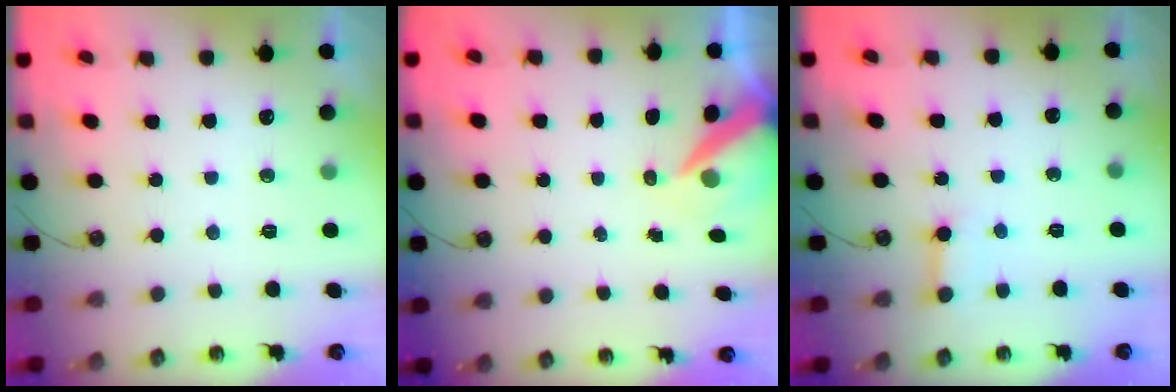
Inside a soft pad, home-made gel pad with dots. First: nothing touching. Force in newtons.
{"total": 7.8, "press": 7.8, "slide": 0.8}
{"total": 3.1, "press": 3.1, "slide": 0.5}